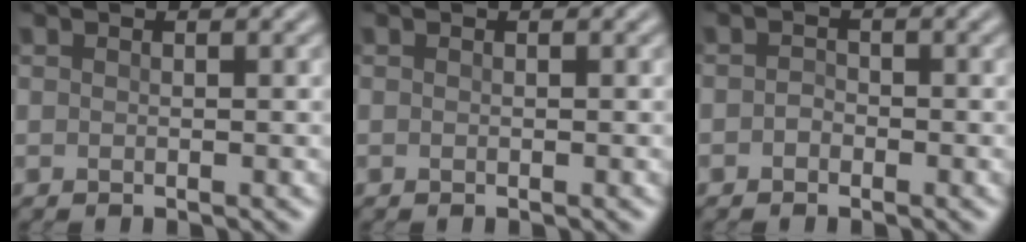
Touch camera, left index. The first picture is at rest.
{"total": 0.0}
{"total": 0.9, "force": [-0.5, 0.7, 0.4], "torque": [-0.008, 0.000, -0.011]}